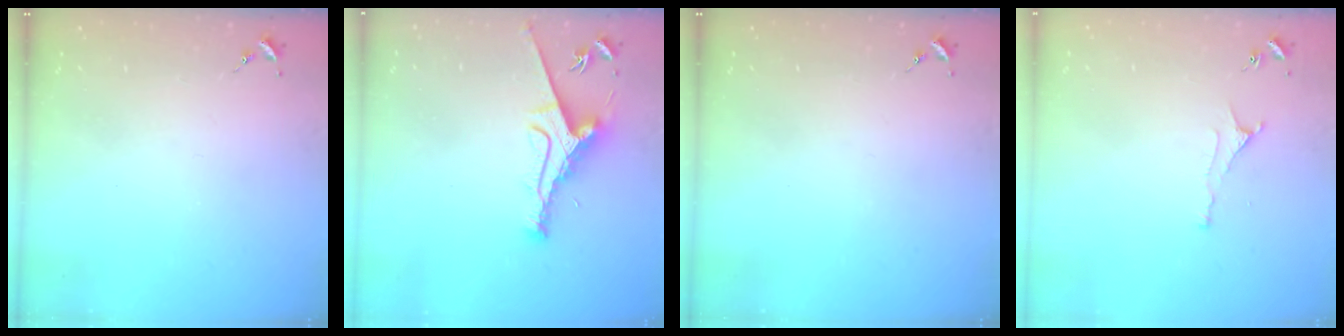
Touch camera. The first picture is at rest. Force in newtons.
{"total": 9.6, "press": 9.6, "slide": 0.7}
{"total": 0.0}
{"total": 3.8, "press": 3.8, "slide": 0.8}